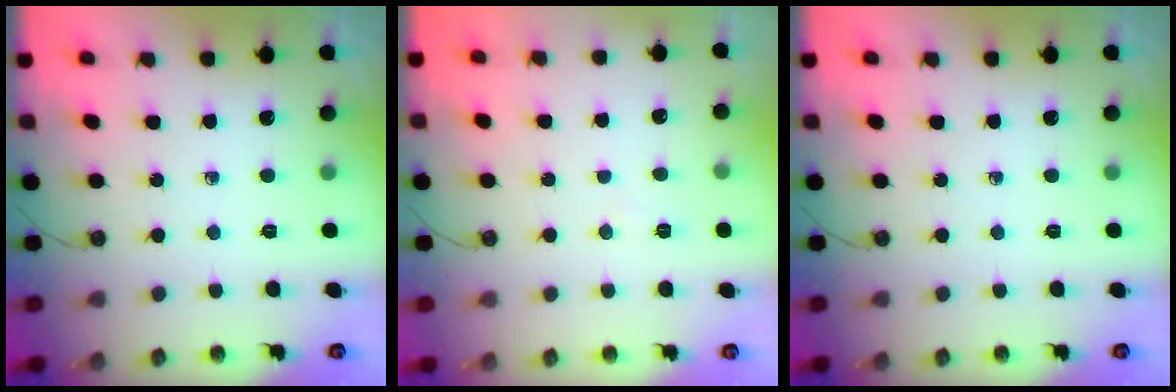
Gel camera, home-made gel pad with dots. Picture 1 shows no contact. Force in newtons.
{"total": 3.9, "press": 3.8, "slide": 1.0}
{"total": 0.0}